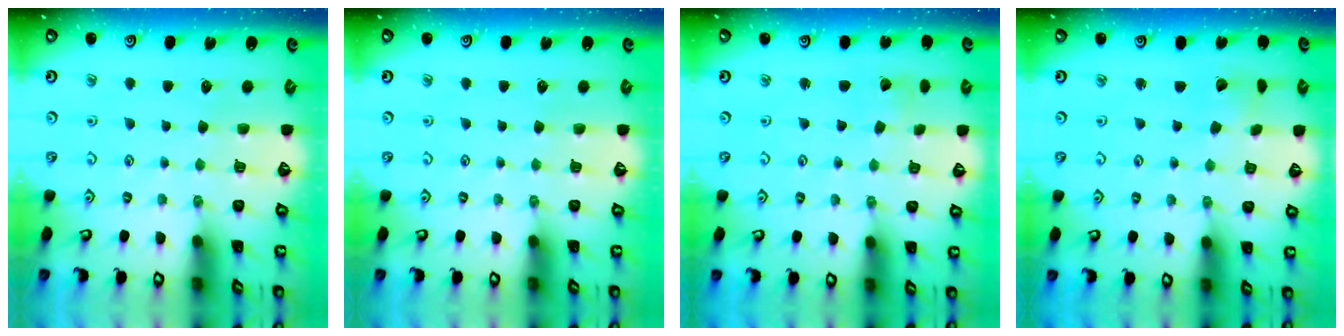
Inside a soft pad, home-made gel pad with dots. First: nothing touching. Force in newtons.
{"total": 0.0}
{"total": 1.6, "press": 1.6, "slide": 0.2}
{"total": 2.4, "press": 2.4, "slide": 0.1}